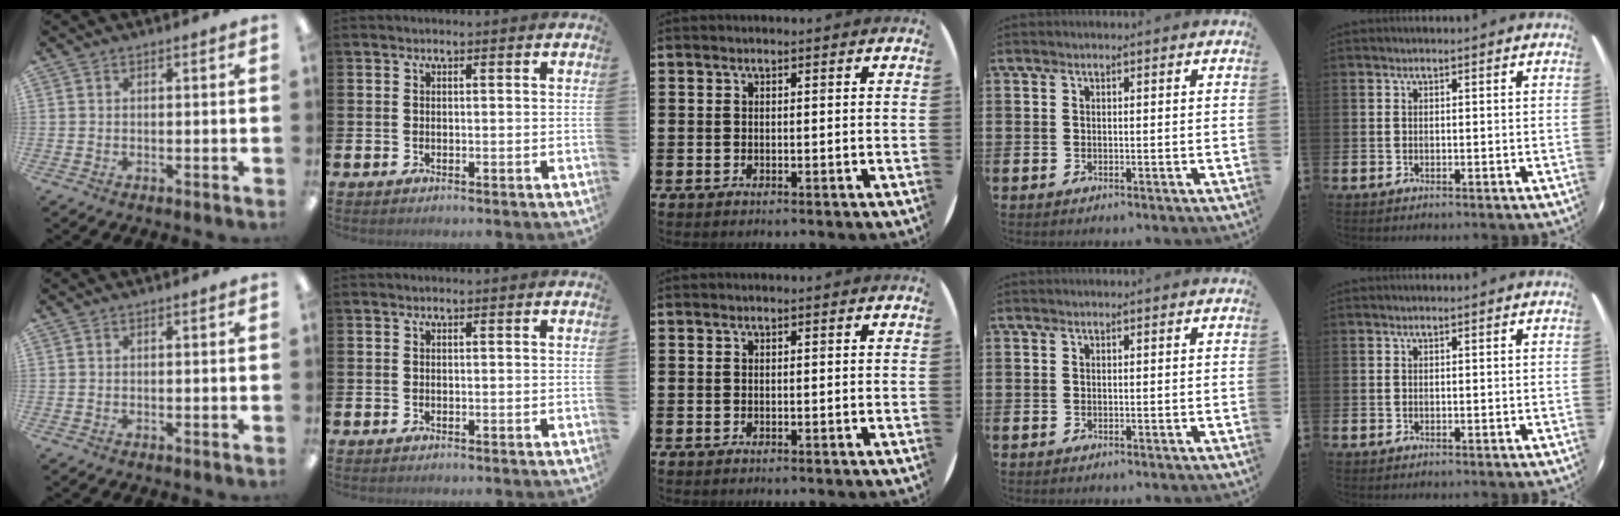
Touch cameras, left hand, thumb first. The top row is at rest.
{}